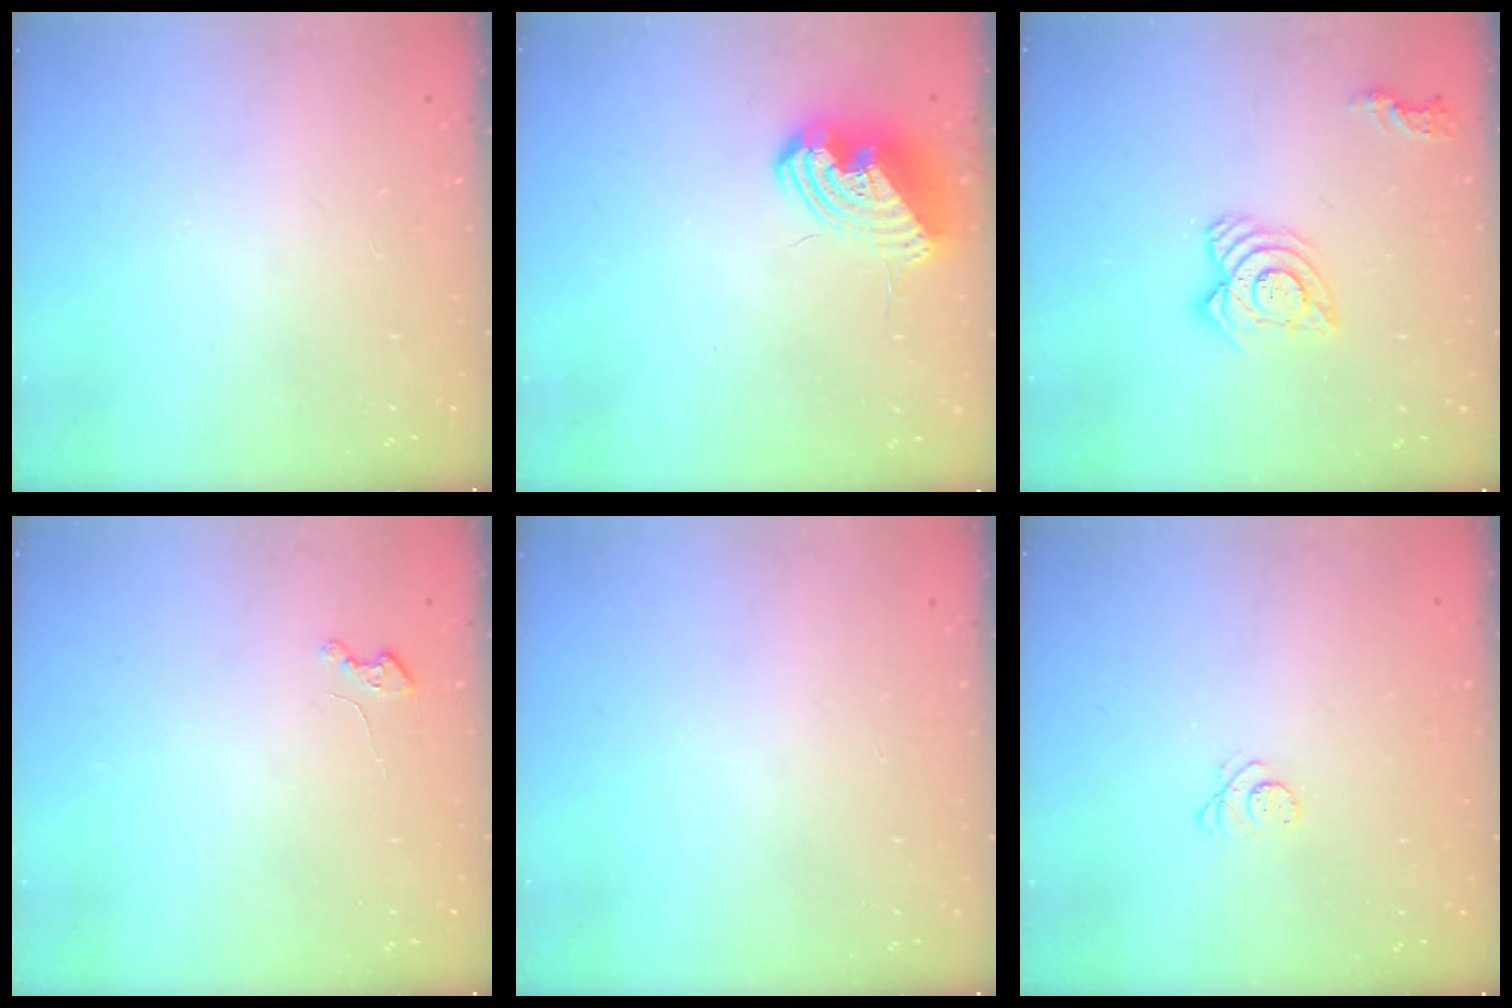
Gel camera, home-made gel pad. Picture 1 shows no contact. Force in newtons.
{"total": 10.9, "press": 10.7, "slide": 1.9}
{"total": 11.0, "press": 10.9, "slide": 1.0}
{"total": 2.2, "press": 2.2, "slide": 0.3}
{"total": 0.0}
{"total": 2.8, "press": 2.7, "slide": 0.3}